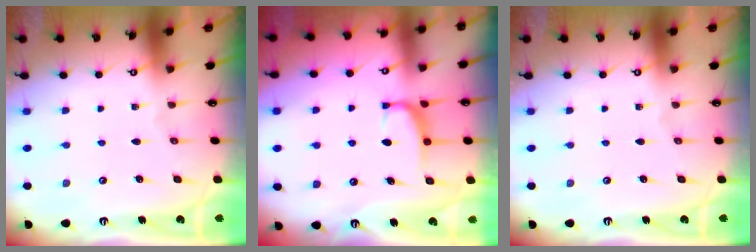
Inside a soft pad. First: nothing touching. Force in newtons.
{"total": 2.4, "press": 2.3, "slide": 0.7}
{"total": 0.0}